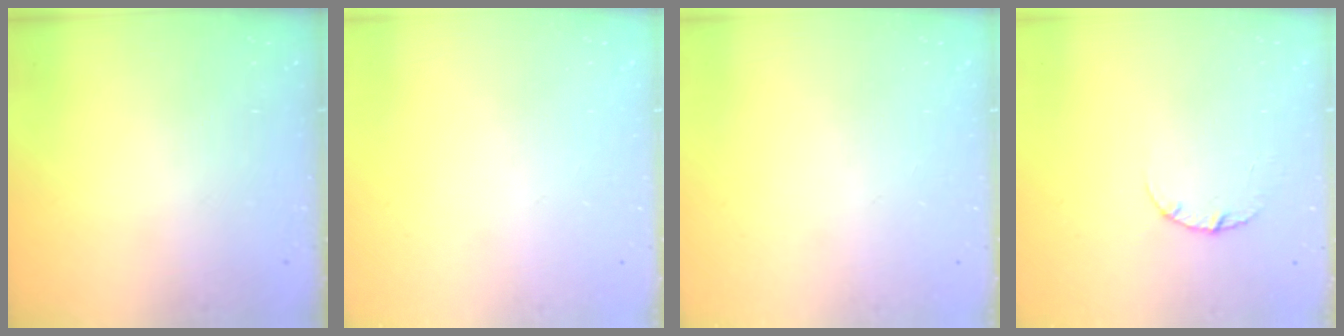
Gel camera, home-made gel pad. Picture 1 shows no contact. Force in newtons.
{"total": 0.0}
{"total": 0.0}
{"total": 2.5, "press": 2.5, "slide": 0.3}